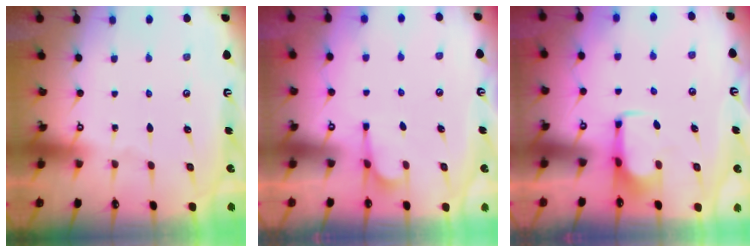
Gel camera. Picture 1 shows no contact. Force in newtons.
{"total": 5.3, "press": 5.2, "slide": 1.3}
{"total": 1.9, "press": 1.8, "slide": 0.4}